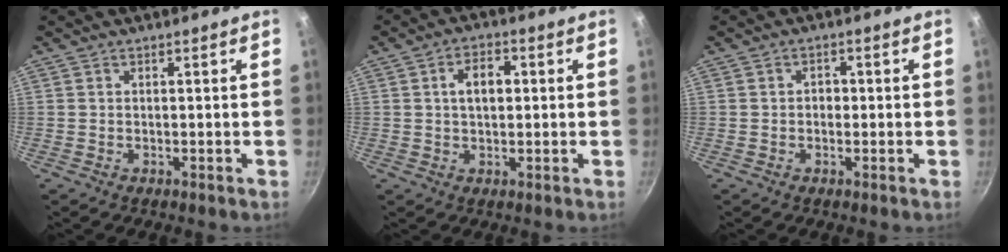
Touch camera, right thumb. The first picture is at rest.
{"total": 5.4, "force": [0.9, 3.3, 4.2], "torque": [-0.059, 0.009, 0.011]}
{"total": 1.8, "force": [-0.1, 1.5, 1.1], "torque": [-0.002, 0.006, -0.006]}